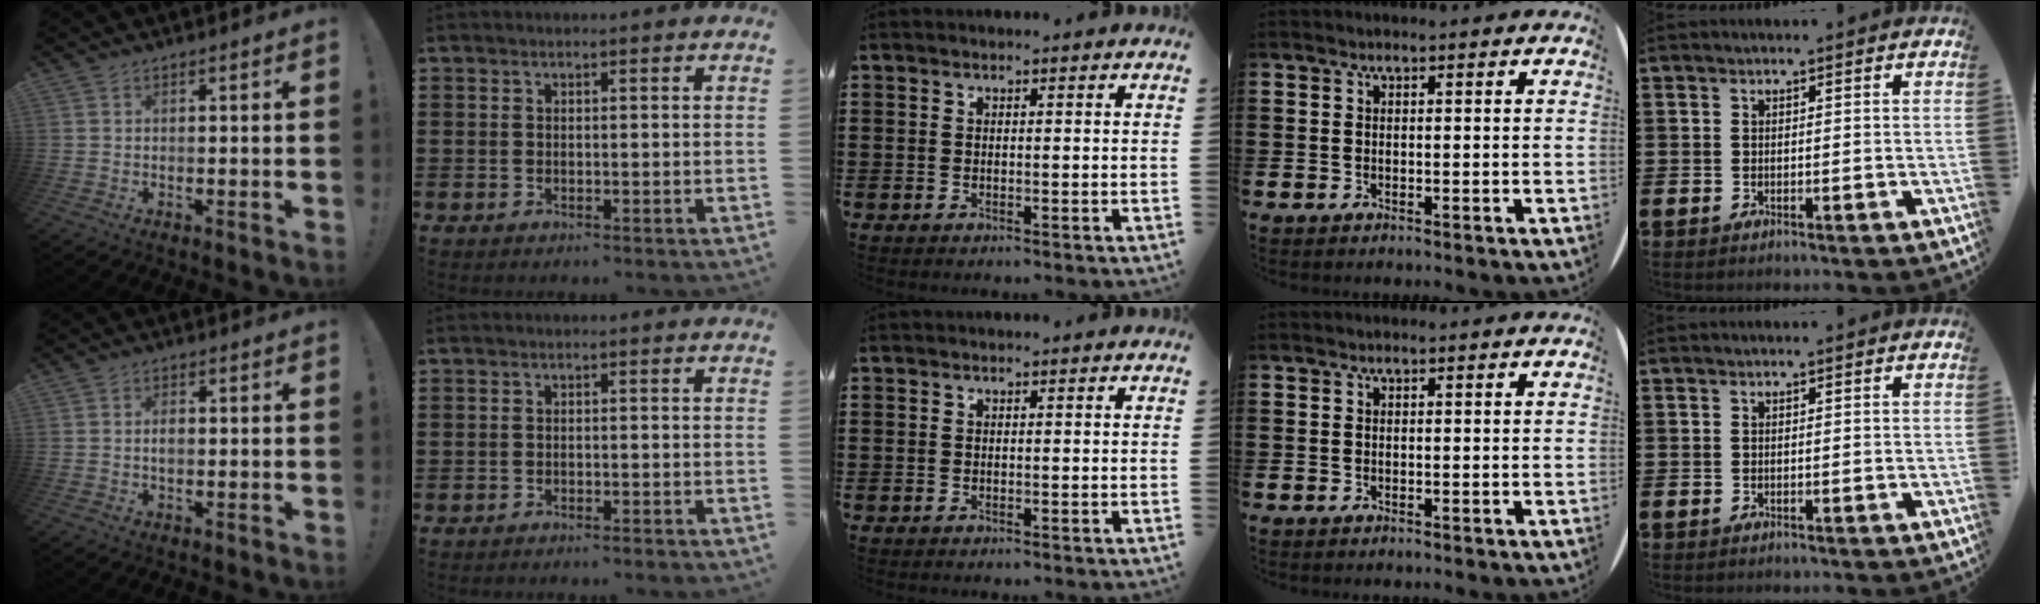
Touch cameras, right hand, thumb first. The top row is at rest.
{"thumb": {"total": 1.9, "force": [0.0, 1.2, 1.5], "torque": [-0.022, 0.004, -0.002]}, "index": {"total": 1.6, "force": [-1.5, 0.0, 0.3], "torque": [-0.007, 0.003, -0.032]}}